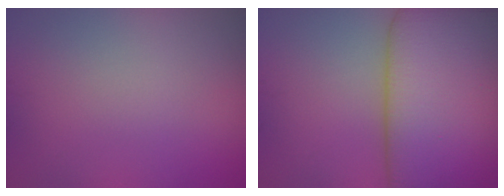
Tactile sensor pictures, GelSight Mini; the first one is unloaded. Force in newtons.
{"total": 13.6, "press": 13.6, "slide": 0.8}